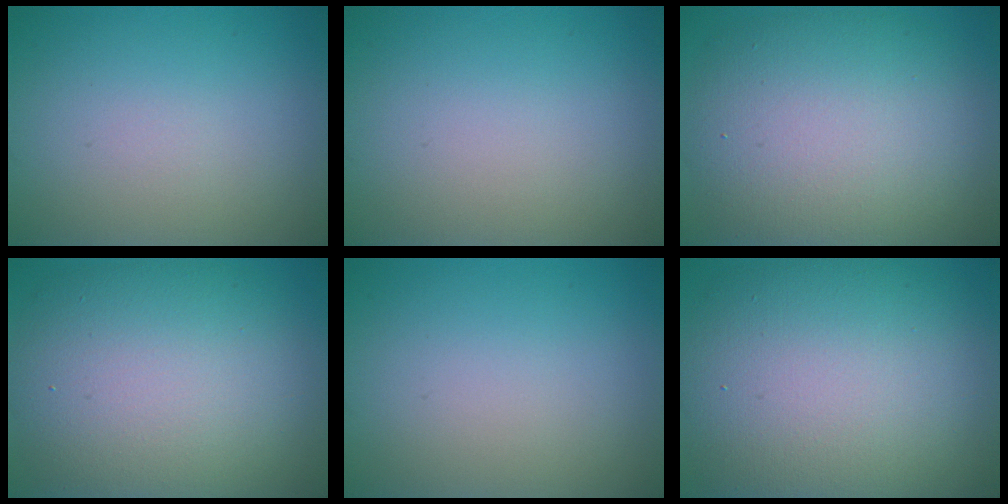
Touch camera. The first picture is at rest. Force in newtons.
{"total": 0.0}
{"total": 11.1, "press": 11.1, "slide": 0.8}
{"total": 11.8, "press": 11.8, "slide": 0.6}
{"total": 0.0}
{"total": 14.6, "press": 14.6, "slide": 0.9}